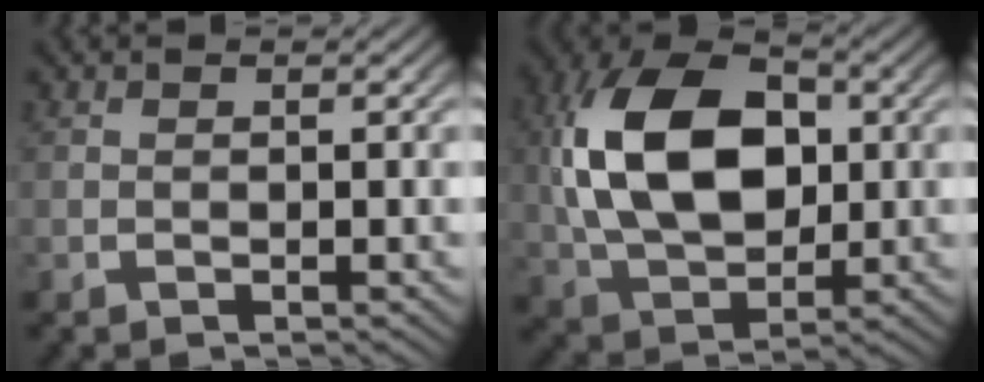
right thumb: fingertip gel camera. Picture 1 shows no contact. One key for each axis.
{"total": 13.3, "fx": 1.4, "fy": 8.8, "fz": 9.8, "tx": -0.217, "ty": -0.030, "tz": 0.042}